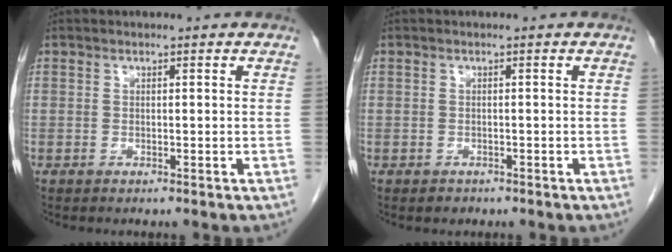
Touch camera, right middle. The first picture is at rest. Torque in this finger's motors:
{"motor_torque": [0.26, -0.13, -0.01, -0.01]}